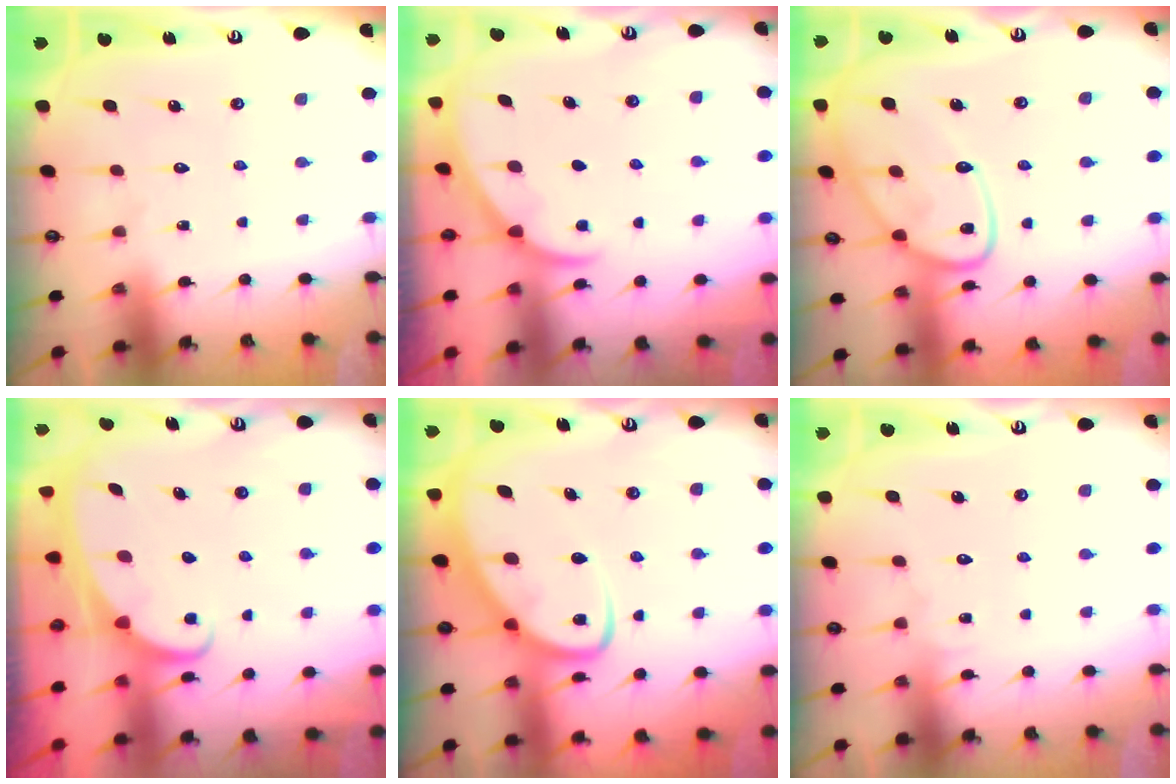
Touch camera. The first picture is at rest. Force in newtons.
{"total": 2.0, "press": 2.0, "slide": 0.3}
{"total": 14.8, "press": 14.7, "slide": 1.3}
{"total": 2.4, "press": 2.3, "slide": 0.3}
{"total": 6.6, "press": 6.5, "slide": 0.7}
{"total": 3.7, "press": 3.7, "slide": 0.4}